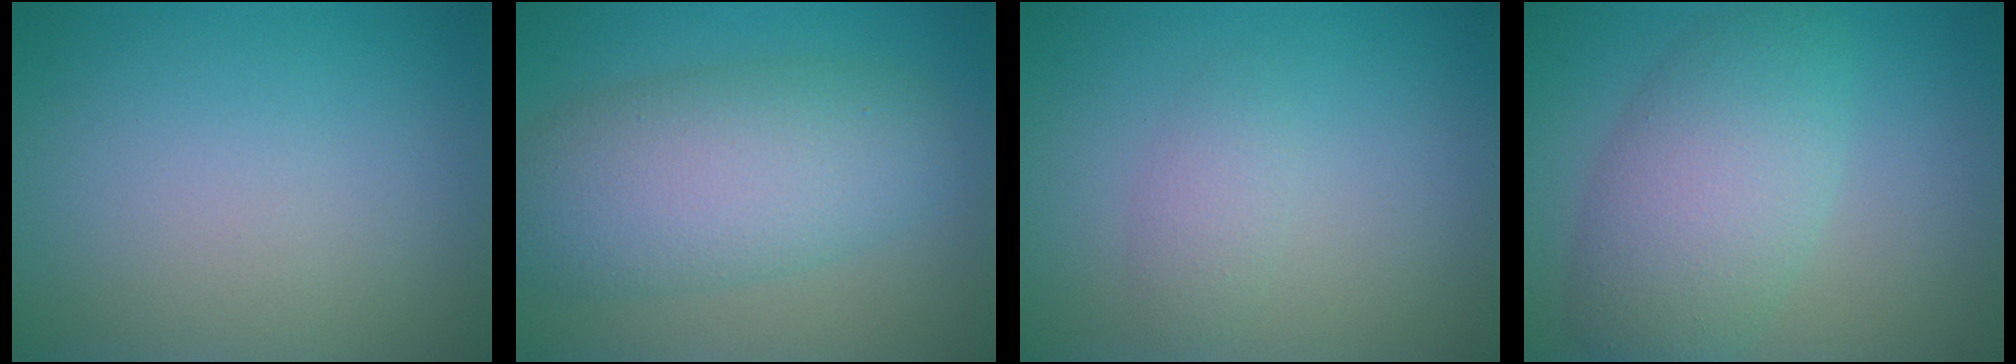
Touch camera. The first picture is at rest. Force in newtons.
{"total": 7.6, "press": 7.6, "slide": 0.2}
{"total": 1.6, "press": 1.6, "slide": 0.1}
{"total": 6.6, "press": 6.6, "slide": 0.2}